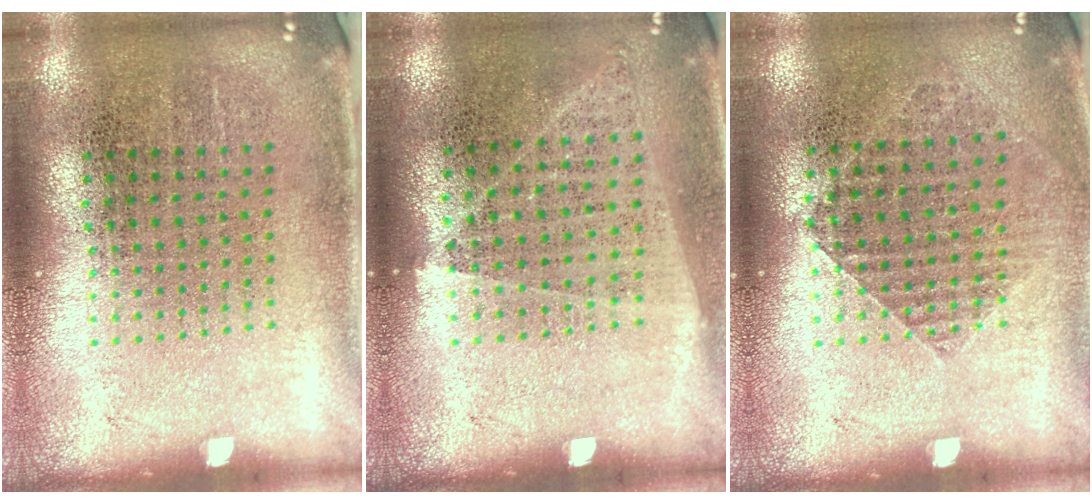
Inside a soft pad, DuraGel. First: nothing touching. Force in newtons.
{"total": 1.0, "press": 0.9, "slide": 0.4}
{"total": 0.9, "press": 0.9, "slide": 0.1}